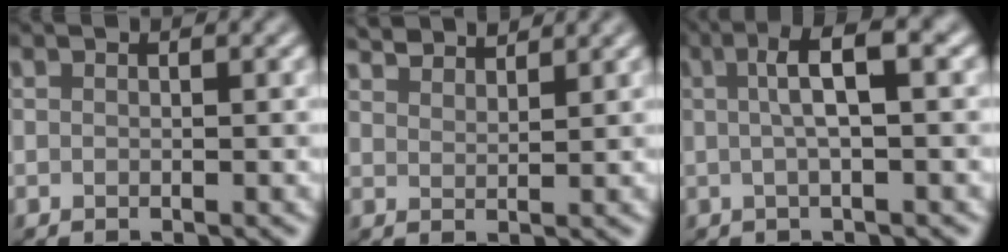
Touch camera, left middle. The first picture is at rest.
{"total": 3.2, "force": [3.1, 0.4, 0.8], "torque": [-0.014, 0.008, 0.052]}
{"total": 4.4, "force": [0.9, 0.9, 4.2], "torque": [-0.069, 0.015, 0.011]}